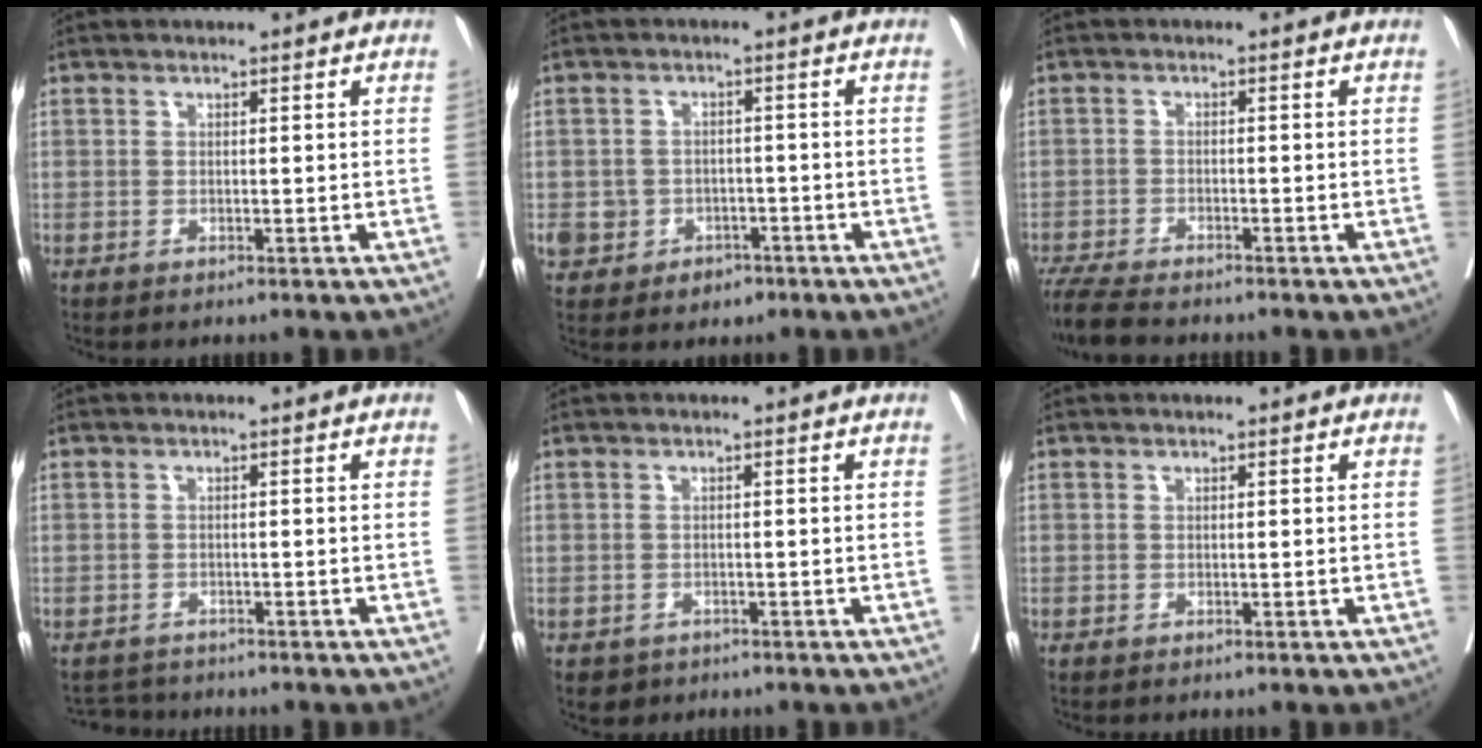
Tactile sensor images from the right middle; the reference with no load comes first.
{"total": 5.8, "force": [-2.6, 5.1, 1.2], "torque": [-0.015, 0.014, -0.028]}
{"total": 6.4, "force": [-5.7, 0.7, 2.7], "torque": [-0.049, -0.022, -0.100]}
{"total": 2.5, "force": [-2.4, 0.5, -0.4], "torque": [0.008, -0.009, -0.041]}
{"total": 2.1, "force": [-1.3, 1.5, 0.2], "torque": [-0.007, 0.002, -0.018]}
{"total": 0.0}